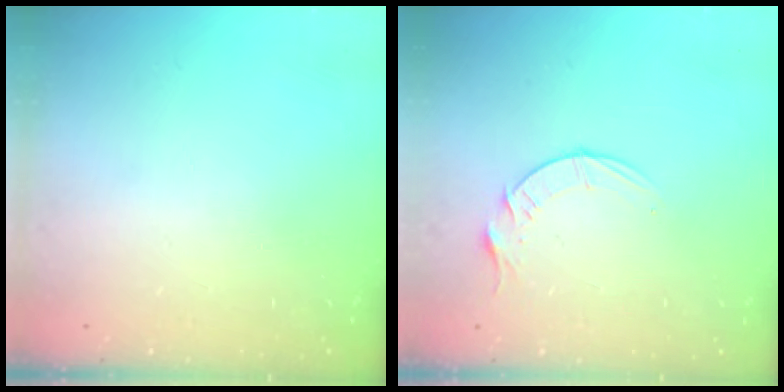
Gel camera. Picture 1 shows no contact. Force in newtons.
{"total": 6.1, "press": 6.1, "slide": 0.8}